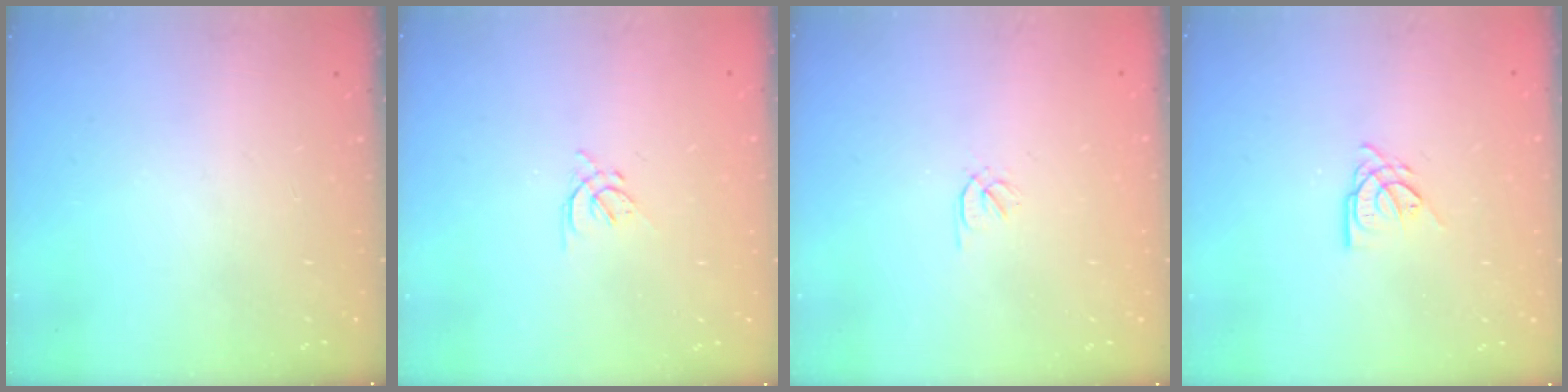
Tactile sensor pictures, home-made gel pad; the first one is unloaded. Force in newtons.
{"total": 2.2, "press": 2.2, "slide": 0.4}
{"total": 0.5, "press": 0.4, "slide": 0.4}
{"total": 5.9, "press": 5.8, "slide": 0.6}